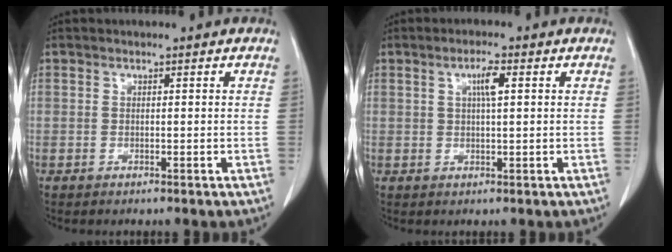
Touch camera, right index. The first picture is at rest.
{"total": 2.9, "force": [0.9, 0.2, 2.8], "torque": [-0.052, 0.002, 0.017]}